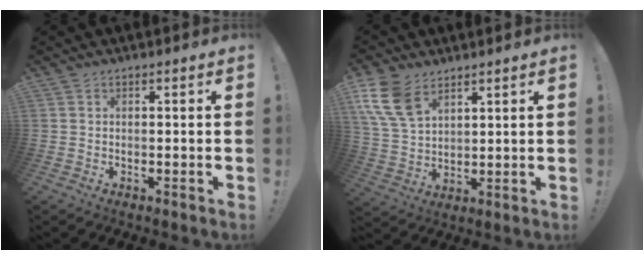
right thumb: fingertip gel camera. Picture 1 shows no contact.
{"total": 12.0, "force": [7.1, 7.1, 6.6], "torque": [-0.146, -0.028, 0.140]}